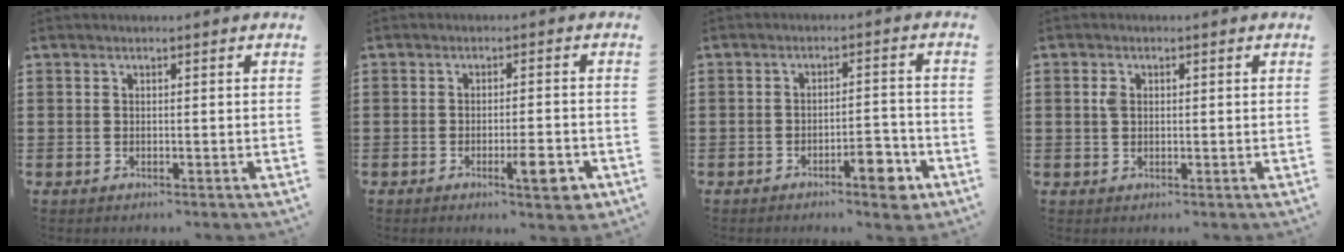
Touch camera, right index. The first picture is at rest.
{"total": 5.0, "force": [-2.4, 0.8, 4.3], "torque": [-0.072, -0.005, -0.040]}
{"total": 5.3, "force": [-3.4, 1.4, 3.8], "torque": [-0.059, 0.008, -0.057]}
{"total": 1.8, "force": [0.3, 1.1, 1.4], "torque": [-0.030, 0.007, 0.005]}